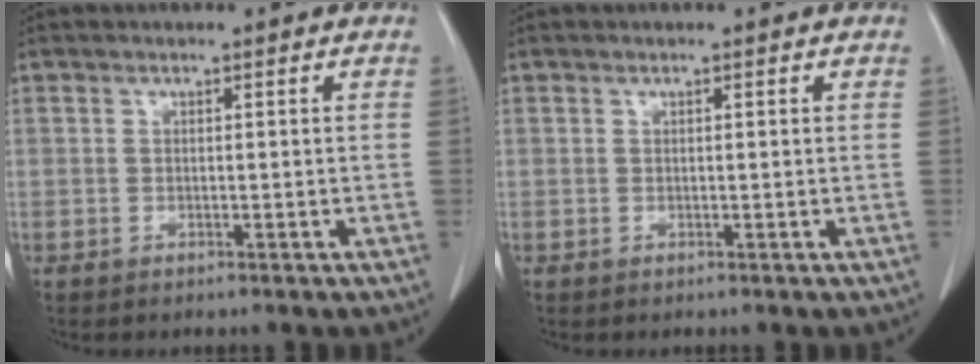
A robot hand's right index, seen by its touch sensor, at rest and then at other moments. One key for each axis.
{"total": 0.7, "fx": 0.3, "fy": 0.3, "fz": 0.6, "tx": -0.015, "ty": 0.003, "tz": 0.006}